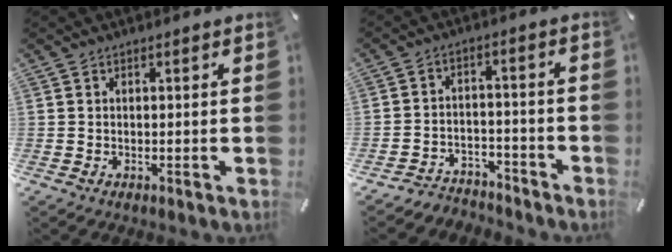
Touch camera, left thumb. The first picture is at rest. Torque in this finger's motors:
{"motor_torque": [-0.25, 0.09, -0.36, 0.30, -0.03]}